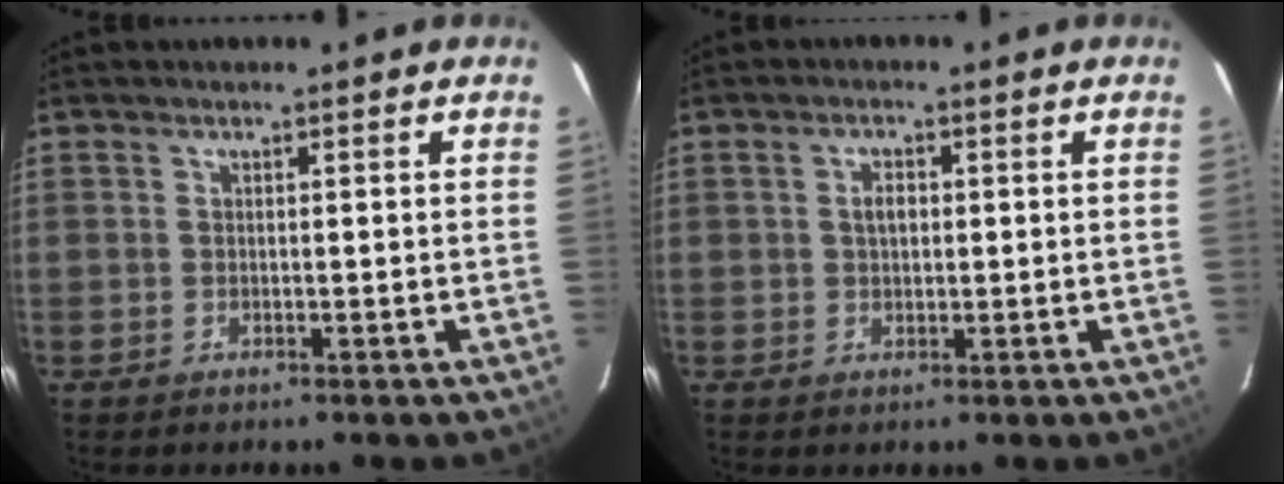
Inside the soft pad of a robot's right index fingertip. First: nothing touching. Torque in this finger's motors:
{"motor_torque": [-0.07, 0.07, 0.00, 0.03]}